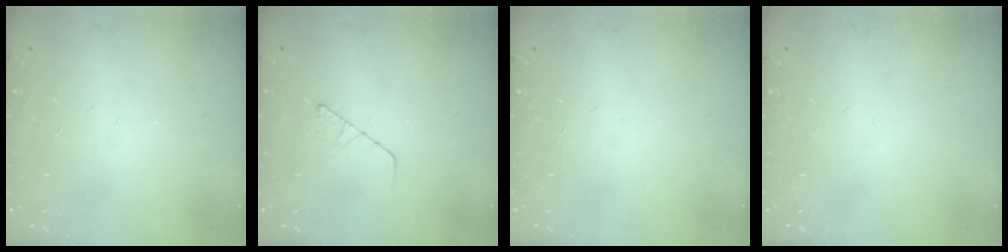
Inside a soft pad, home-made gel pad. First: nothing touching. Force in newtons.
{"total": 4.1, "press": 4.1, "slide": 0.5}
{"total": 0.0}
{"total": 0.0}